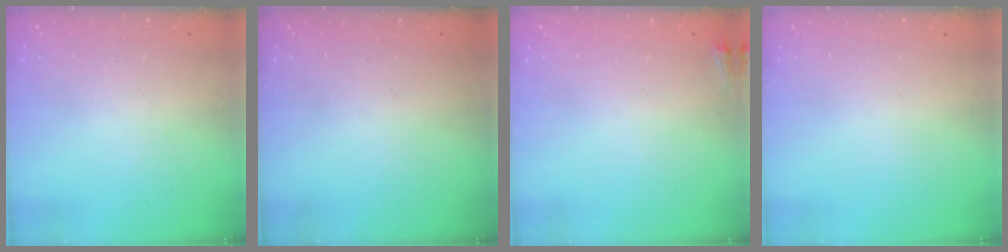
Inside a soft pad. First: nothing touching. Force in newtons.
{"total": 1.0, "press": 0.0, "slide": 1.0}
{"total": 3.2, "press": 2.9, "slide": 1.3}
{"total": 0.0}